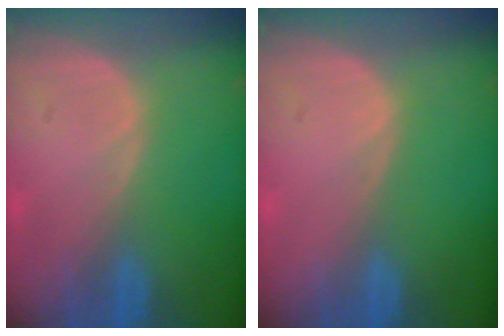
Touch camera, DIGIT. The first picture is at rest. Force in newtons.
{"total": 0.0}